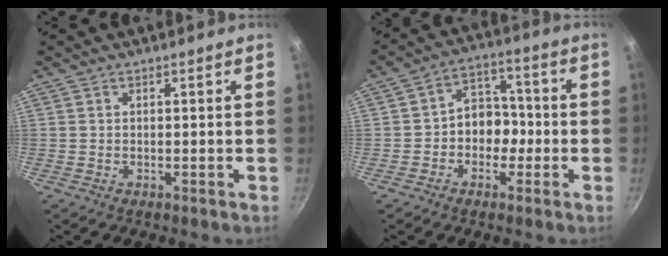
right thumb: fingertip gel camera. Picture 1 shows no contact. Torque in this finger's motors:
{"motor_torque": [-0.03, 0.05, -0.02, -0.02, 0.09]}